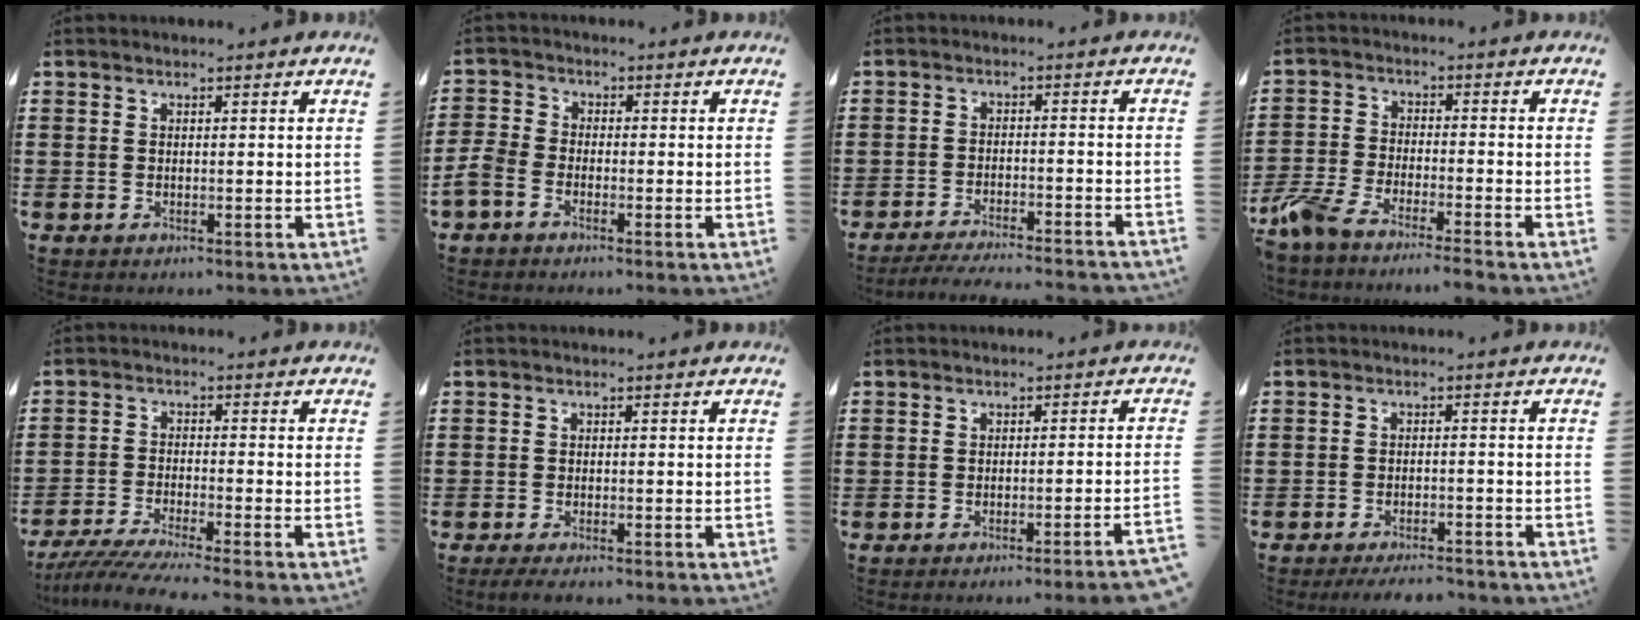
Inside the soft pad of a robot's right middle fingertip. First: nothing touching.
{"total": 2.8, "force": [-2.2, 1.3, 1.2], "torque": [-0.037, -0.002, -0.048]}
{"total": 3.9, "force": [-3.7, -0.2, 1.2], "torque": [-0.028, -0.008, -0.075]}
{"total": 5.5, "force": [-5.0, 0.1, 2.3], "torque": [-0.073, -0.017, -0.105]}
{"total": 4.7, "force": [-4.3, -0.4, 1.9], "torque": [-0.053, -0.024, -0.088]}
{"total": 1.3, "force": [-1.2, 0.0, 0.6], "torque": [-0.013, -0.004, -0.021]}
{"total": 2.4, "force": [-1.9, -0.8, 1.2], "torque": [-0.021, -0.003, -0.040]}
{"total": 3.0, "force": [-2.9, 0.1, 0.5], "torque": [-0.012, -0.001, -0.058]}